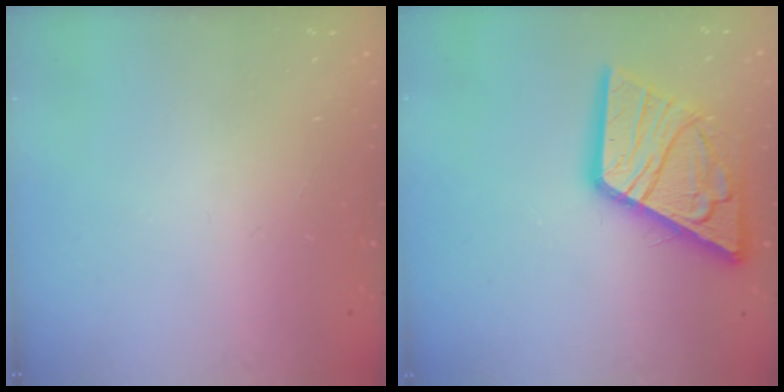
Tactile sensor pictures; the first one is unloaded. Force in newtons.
{"total": 15.6, "press": 15.5, "slide": 1.5}